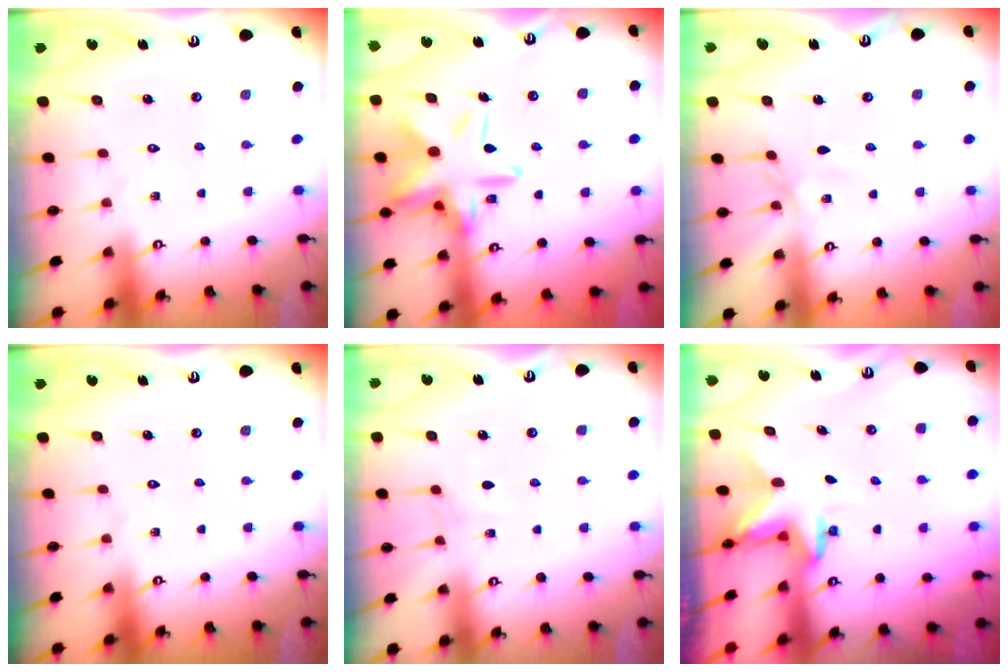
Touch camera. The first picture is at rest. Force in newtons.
{"total": 19.2, "press": 19.2, "slide": 1.5}
{"total": 2.5, "press": 2.5, "slide": 0.6}
{"total": 0.0}
{"total": 4.0, "press": 3.9, "slide": 0.5}
{"total": 2.4, "press": 2.4, "slide": 0.4}